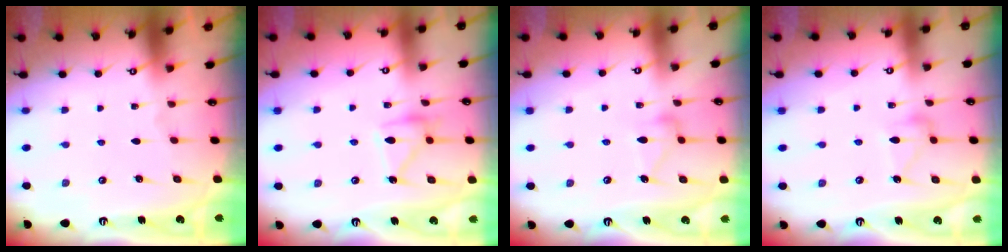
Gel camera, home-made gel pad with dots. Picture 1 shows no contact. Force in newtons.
{"total": 13.5, "press": 13.5, "slide": 0.8}
{"total": 11.1, "press": 11.1, "slide": 0.3}
{"total": 9.6, "press": 9.6, "slide": 0.4}